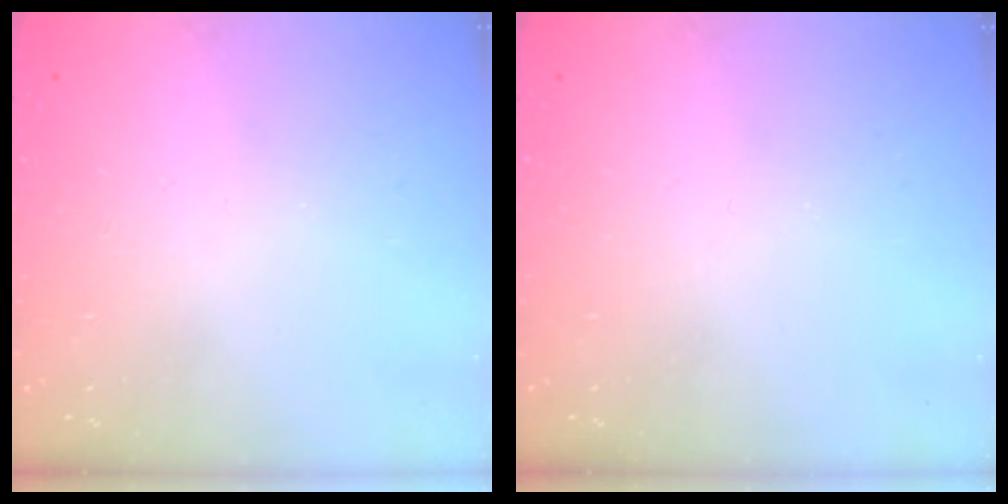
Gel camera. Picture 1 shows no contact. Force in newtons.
{"total": 0.0}